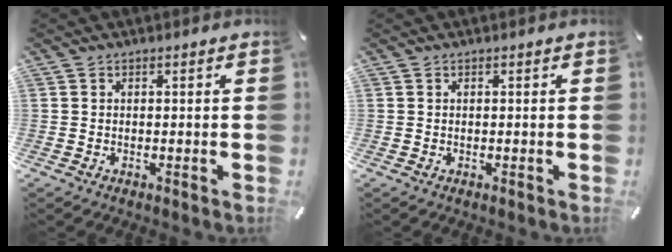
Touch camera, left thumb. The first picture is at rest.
{"total": 0.0}